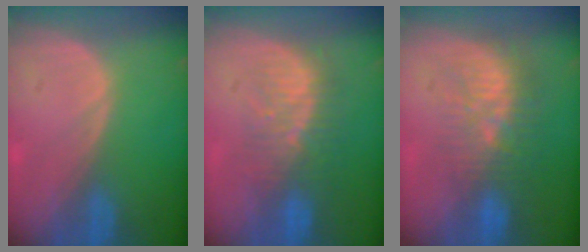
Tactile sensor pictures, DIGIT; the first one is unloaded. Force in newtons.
{"total": 8.5, "press": 7.8, "slide": 3.5}
{"total": 9.6, "press": 8.9, "slide": 3.6}